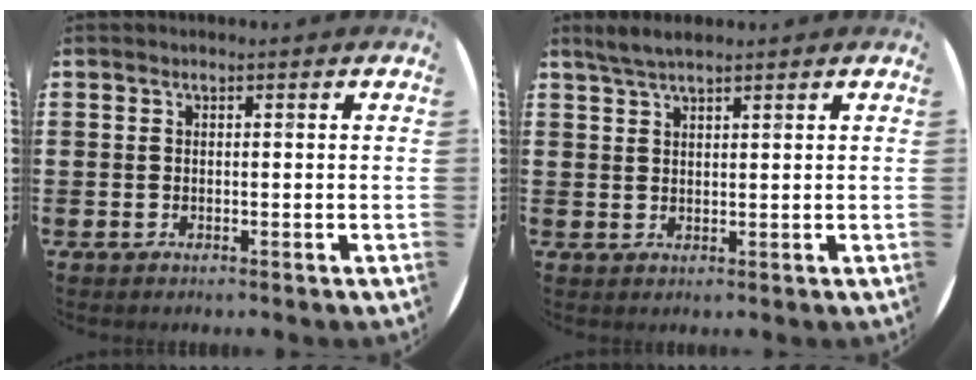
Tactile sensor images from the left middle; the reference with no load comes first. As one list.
[{"total": 2.7, "force": [2.3, 0.3, 1.3], "torque": [-0.029, 0.003, 0.042]}]